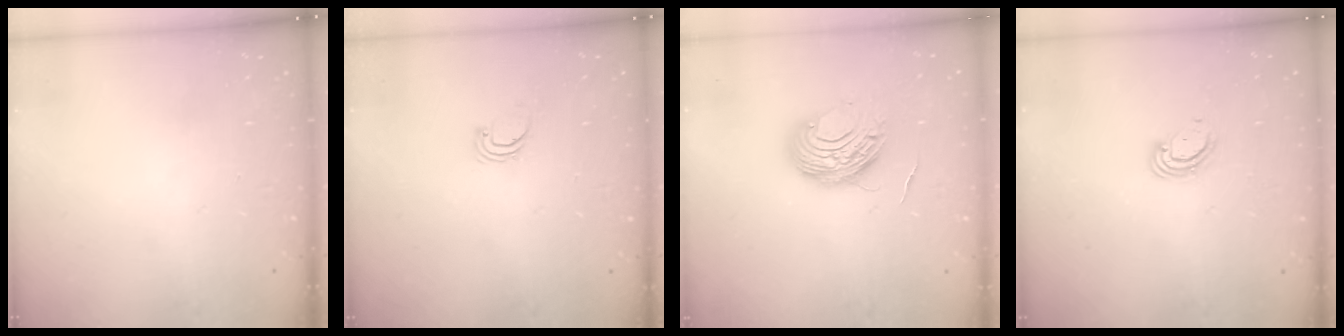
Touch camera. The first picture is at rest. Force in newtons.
{"total": 0.9, "press": 0.9, "slide": 0.1}
{"total": 10.1, "press": 10.1, "slide": 0.8}
{"total": 3.2, "press": 3.2, "slide": 0.2}